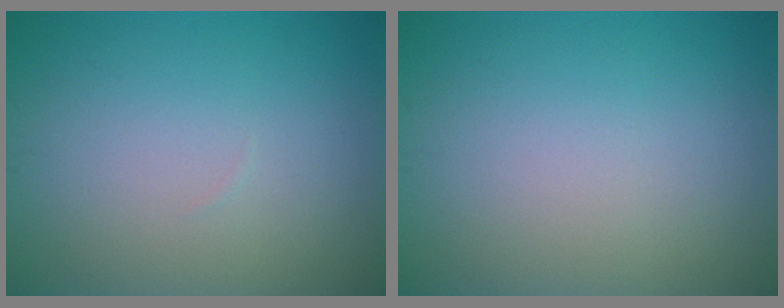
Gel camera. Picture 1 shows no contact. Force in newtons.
{"total": 0.0}